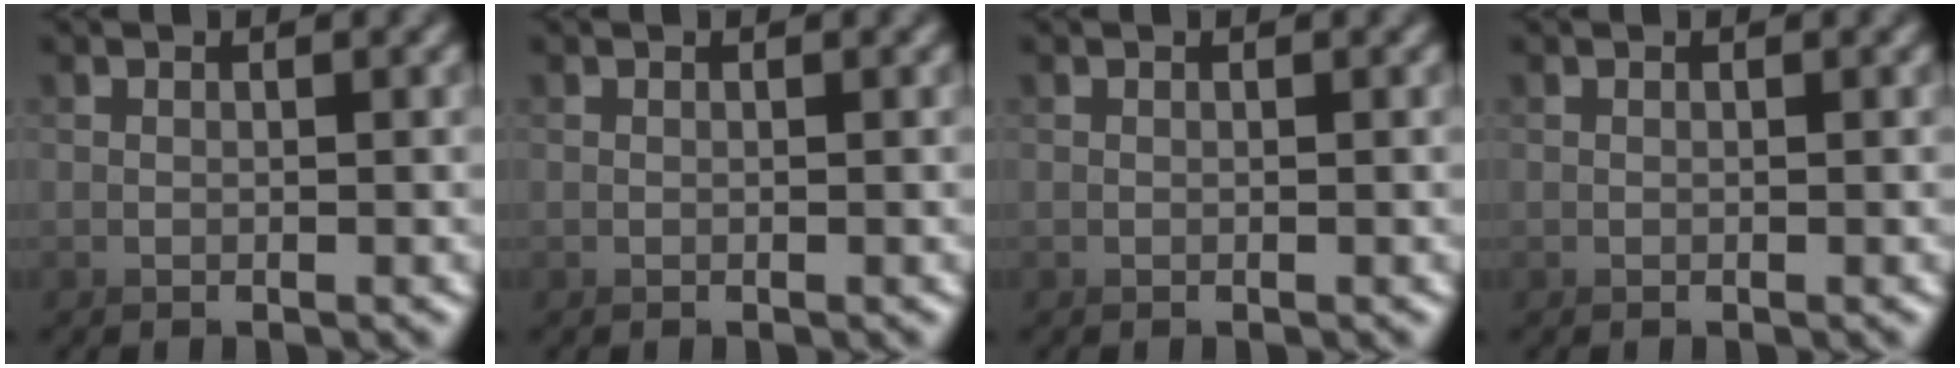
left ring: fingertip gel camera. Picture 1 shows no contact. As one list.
[{"total": 0.0}, {"total": 0.0}, {"total": 0.0}]